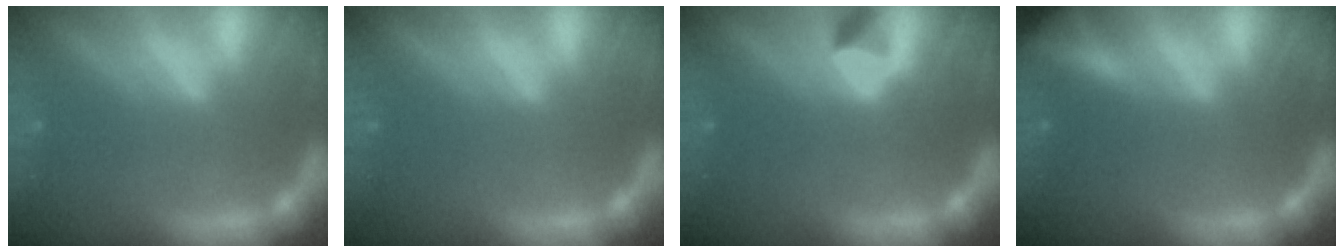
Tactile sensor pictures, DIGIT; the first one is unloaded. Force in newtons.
{"total": 0.0}
{"total": 1.4}
{"total": 4.9}